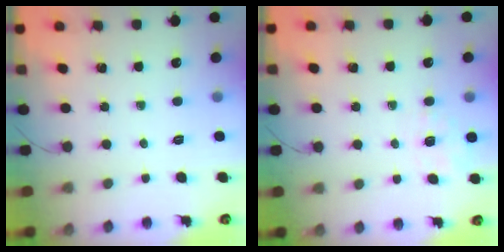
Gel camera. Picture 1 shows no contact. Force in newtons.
{"total": 1.4, "press": 0.4, "slide": 1.4}